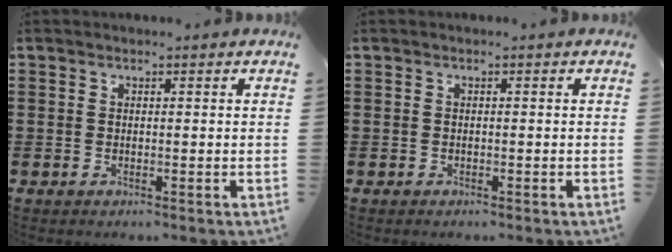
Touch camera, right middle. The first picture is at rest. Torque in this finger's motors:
{"motor_torque": [0.27, -0.23, 0.03, 0.00]}